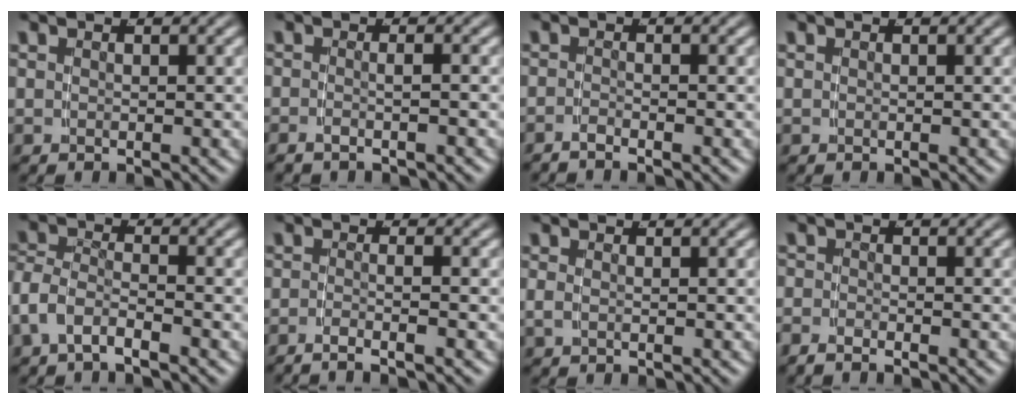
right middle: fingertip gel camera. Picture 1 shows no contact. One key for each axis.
{"total": 1.7, "fx": -1.5, "fy": 0.1, "fz": 0.7, "tx": -0.018, "ty": -0.003, "tz": -0.023}
{"total": 1.5, "fx": -1.4, "fy": -0.3, "fz": 0.4, "tx": -0.010, "ty": -0.005, "tz": -0.025}
{"total": 0.0}
{"total": 3.8, "fx": -2.1, "fy": 2.6, "fz": 1.8, "tx": -0.055, "ty": -0.023, "tz": -0.030}
{"total": 2.7, "fx": -2.3, "fy": -0.3, "fz": 1.4, "tx": -0.030, "ty": -0.005, "tz": -0.036}
{"total": 0.7, "fx": -0.2, "fy": 0.0, "fz": 0.6, "tx": -0.020, "ty": -0.009, "tz": 0.005}
{"total": 1.3, "fx": -1.2, "fy": 0.4, "fz": 0.2, "tx": -0.008, "ty": -0.009, "tz": -0.023}